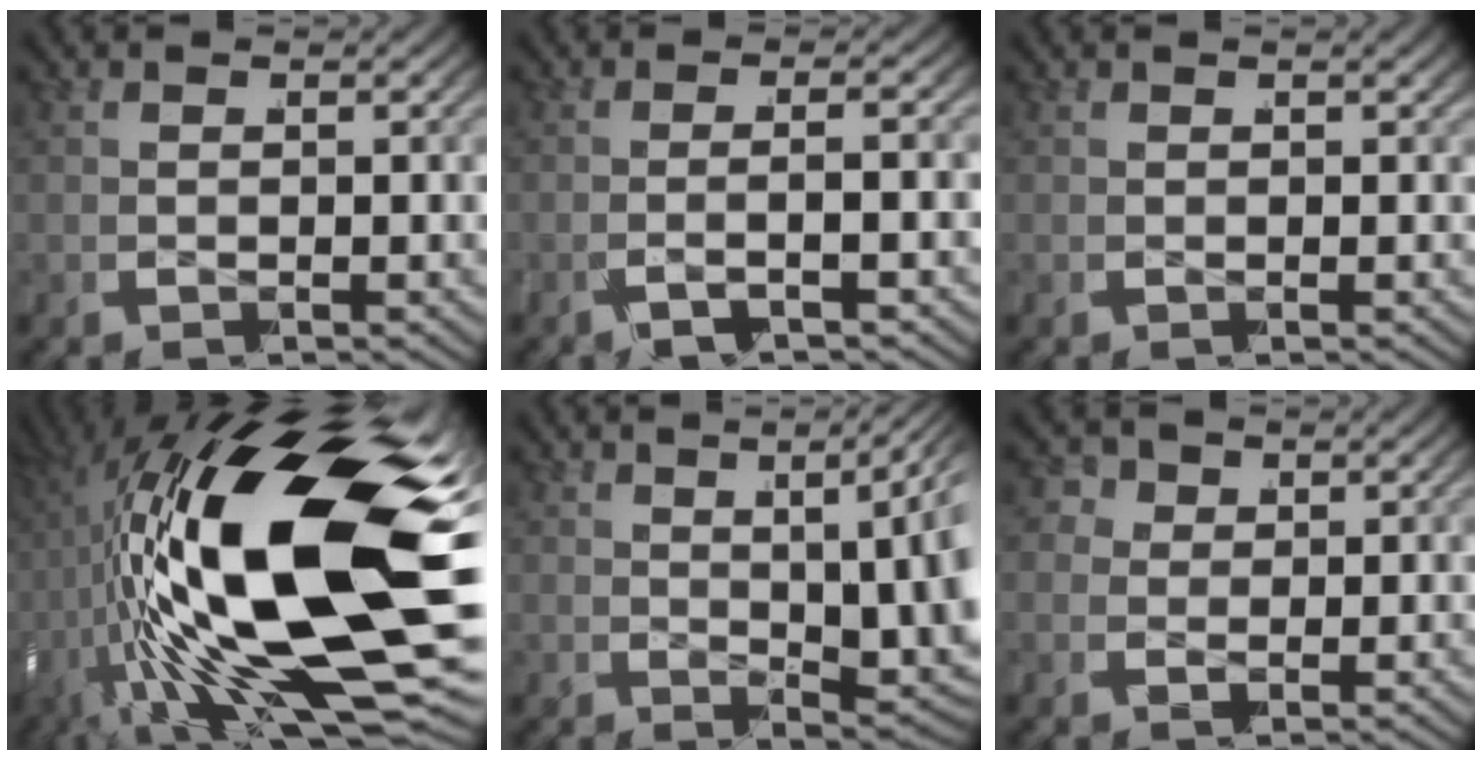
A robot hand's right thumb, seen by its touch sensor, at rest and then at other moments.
{"total": 2.5, "force": [-1.6, 0.1, 1.9], "torque": [-0.055, 0.008, -0.033]}
{"total": 0.0}
{"total": 28.0, "force": [-0.6, 13.1, 24.7], "torque": [-0.474, -0.024, 0.017]}
{"total": 8.7, "force": [0.2, 3.4, 8.0], "torque": [-0.114, 0.002, 0.012]}
{"total": 3.3, "force": [0.4, 3.1, 1.2], "torque": [-0.038, -0.017, 0.009]}